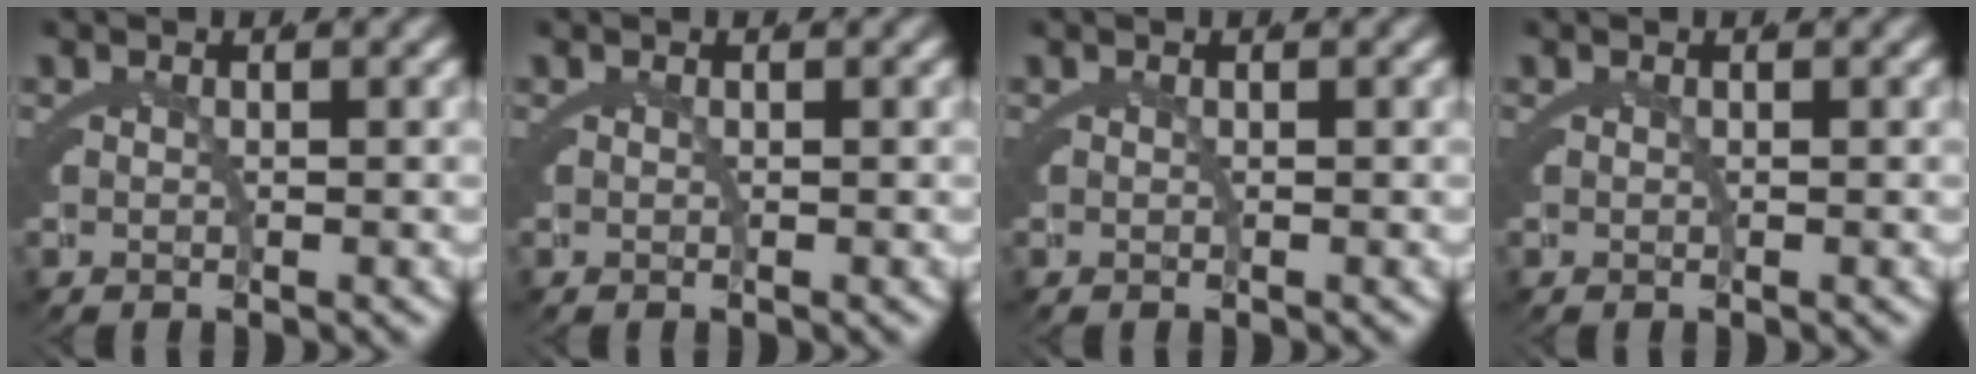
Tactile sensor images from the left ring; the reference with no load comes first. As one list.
[{"total": 0.0}, {"total": 0.0}, {"total": 0.0}]